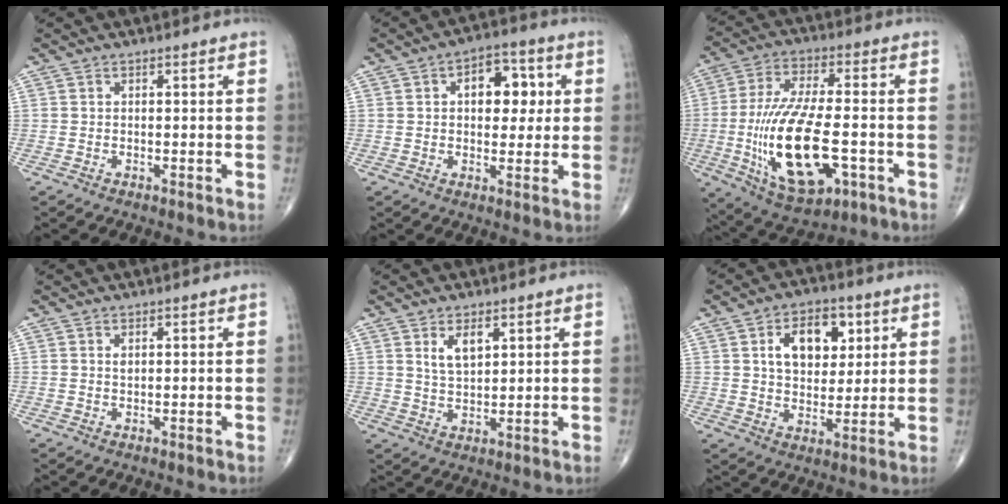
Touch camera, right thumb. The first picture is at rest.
{"total": 9.7, "force": [2.1, 6.0, 7.4], "torque": [-0.064, 0.008, 0.026]}
{"total": 20.8, "force": [-4.5, 8.8, 18.3], "torque": [-0.357, 0.005, -0.060]}
{"total": 0.8, "force": [0.3, 0.5, 0.6], "torque": [-0.008, -0.001, 0.007]}
{"total": 7.1, "force": [3.2, 3.8, 5.0], "torque": [-0.067, -0.025, 0.062]}
{"total": 11.8, "force": [3.9, 7.5, 8.1], "torque": [-0.085, -0.009, 0.064]}